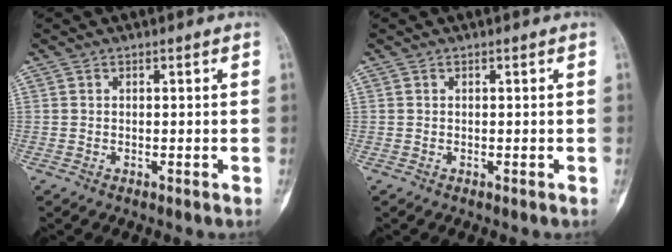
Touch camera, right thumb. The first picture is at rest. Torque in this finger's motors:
{"motor_torque": [0.00, 0.00, 0.02, -0.02, 0.00]}